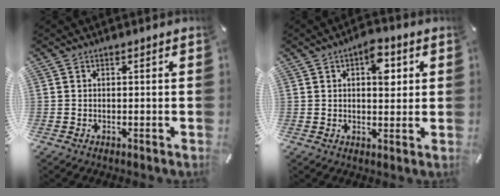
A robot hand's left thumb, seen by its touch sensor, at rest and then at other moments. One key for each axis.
{"total": 7.2, "fx": 2.0, "fy": 4.1, "fz": 5.6, "tx": -0.058, "ty": -0.011, "tz": 0.026}